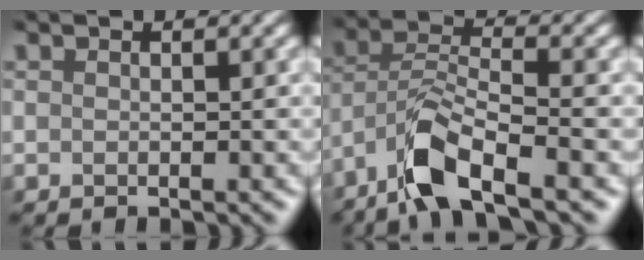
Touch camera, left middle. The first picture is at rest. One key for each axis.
{"total": 6.7, "fx": -4.6, "fy": 1.8, "fz": 4.4, "tx": -0.085, "ty": 0.009, "tz": -0.091}